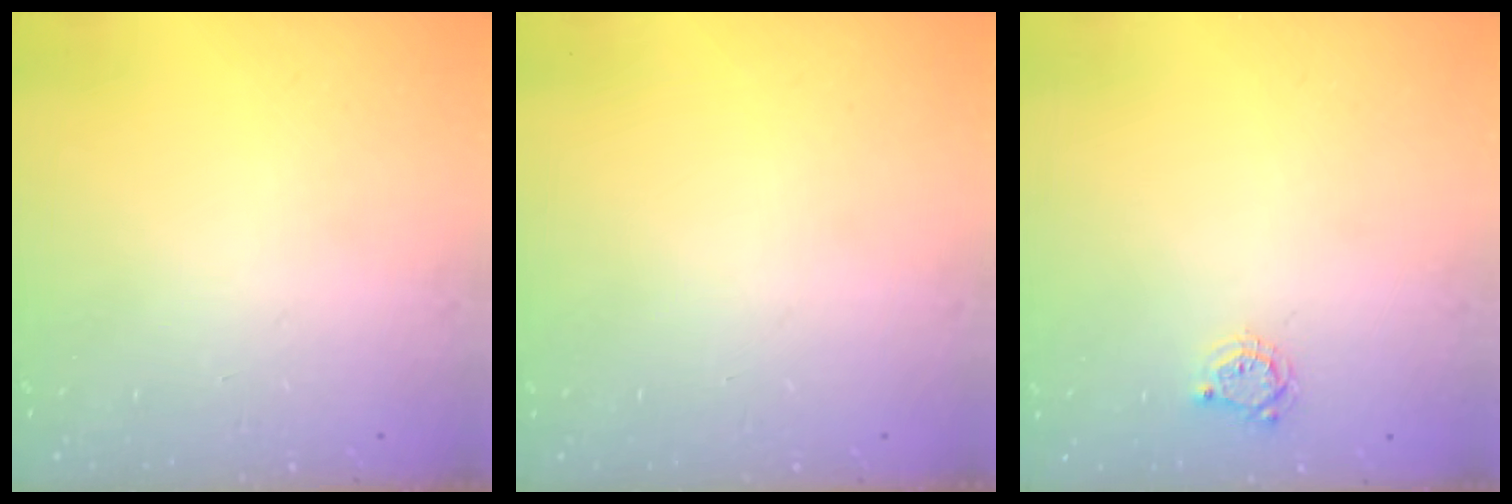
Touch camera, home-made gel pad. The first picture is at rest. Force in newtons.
{"total": 0.0}
{"total": 4.1, "press": 4.1, "slide": 0.5}